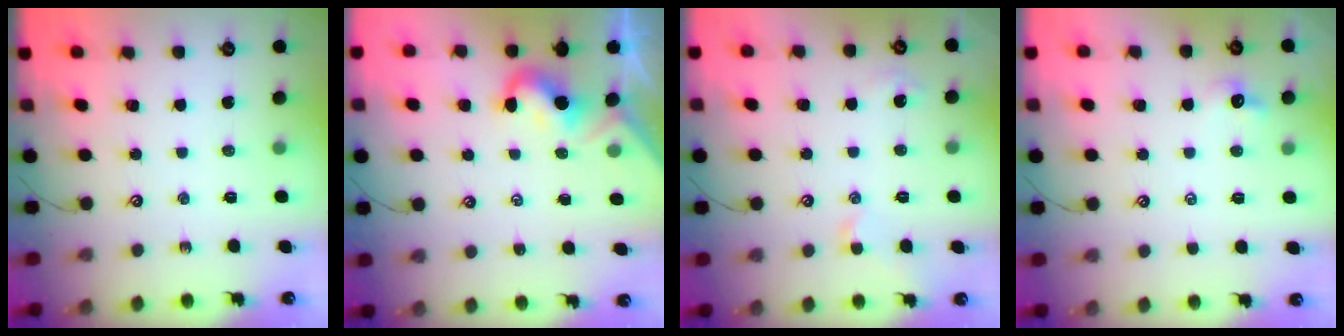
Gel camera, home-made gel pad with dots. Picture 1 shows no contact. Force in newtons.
{"total": 1.2, "press": 1.2, "slide": 0.3}
{"total": 2.9, "press": 2.8, "slide": 0.8}
{"total": 0.5, "press": 0.1, "slide": 0.5}